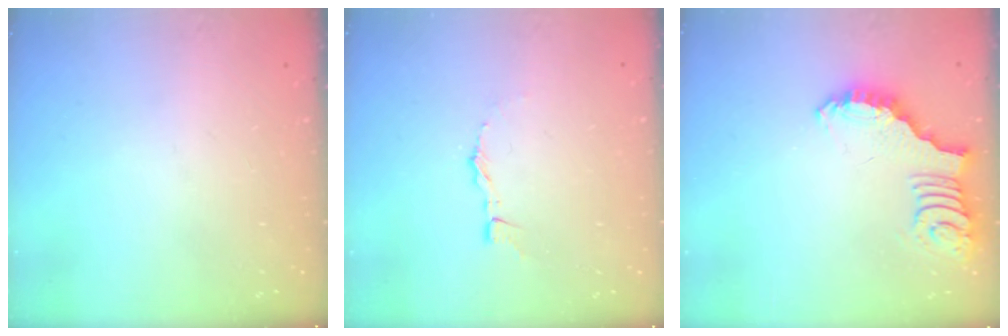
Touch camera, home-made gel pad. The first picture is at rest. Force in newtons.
{"total": 2.5, "press": 2.5, "slide": 0.2}
{"total": 2.6, "press": 2.6, "slide": 0.5}